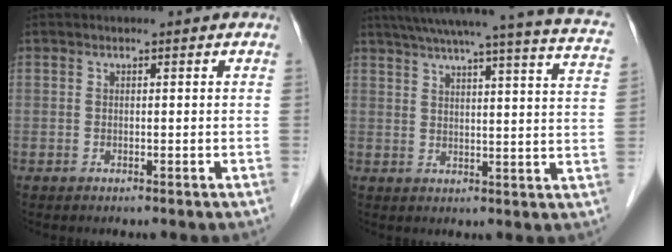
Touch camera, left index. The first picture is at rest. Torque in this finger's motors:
{"motor_torque": [0.65, -0.95, 0.29, 0.09]}